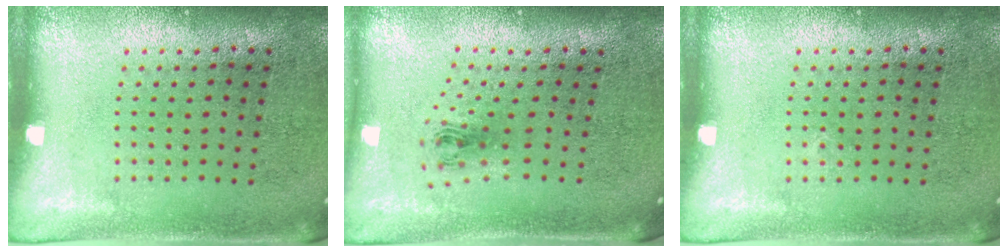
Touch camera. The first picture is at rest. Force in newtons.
{"total": 0.9, "press": 0.4, "slide": 0.8}
{"total": 0.0}